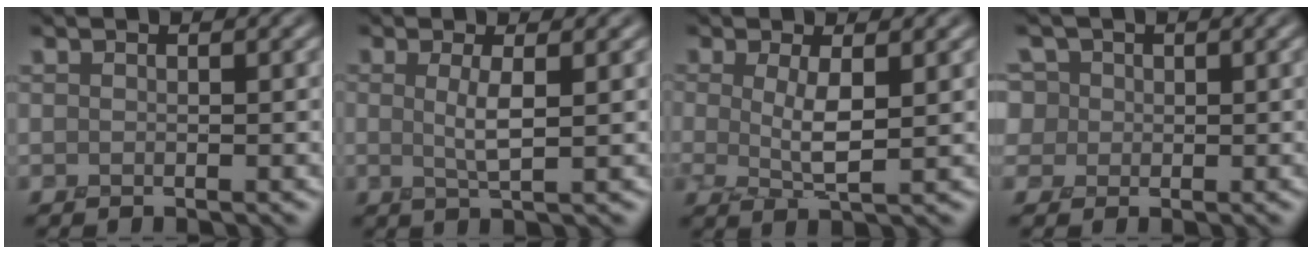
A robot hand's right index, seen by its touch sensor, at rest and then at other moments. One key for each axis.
{"total": 1.9, "fx": 0.2, "fy": 0.4, "fz": 1.9, "tx": -0.033, "ty": -0.007, "tz": 0.006}
{"total": 2.8, "fx": 0.2, "fy": 0.5, "fz": 2.7, "tx": -0.057, "ty": -0.010, "tz": 0.010}
{"total": 4.9, "fx": 2.0, "fy": 4.1, "fz": 1.7, "tx": -0.039, "ty": 0.019, "tz": 0.019}